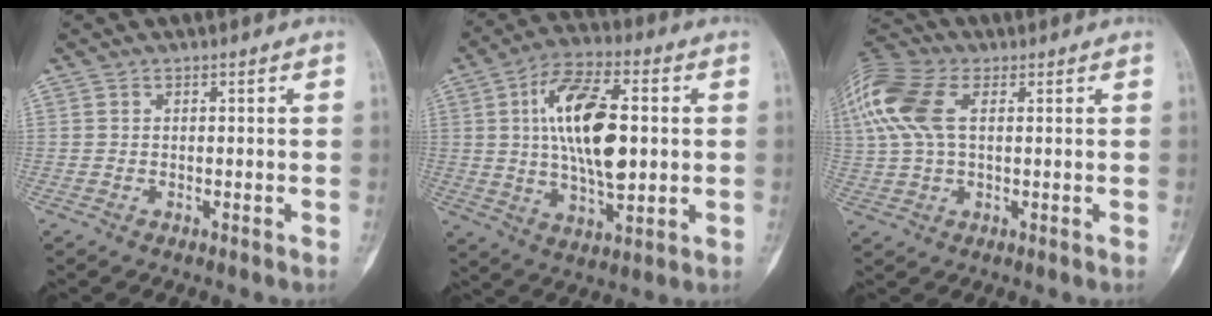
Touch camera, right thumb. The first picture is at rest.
{"total": 18.0, "force": [2.2, 8.3, 15.8], "torque": [-0.263, 0.003, 0.036]}
{"total": 16.5, "force": [4.8, 9.6, 12.6], "torque": [-0.315, 0.026, 0.087]}